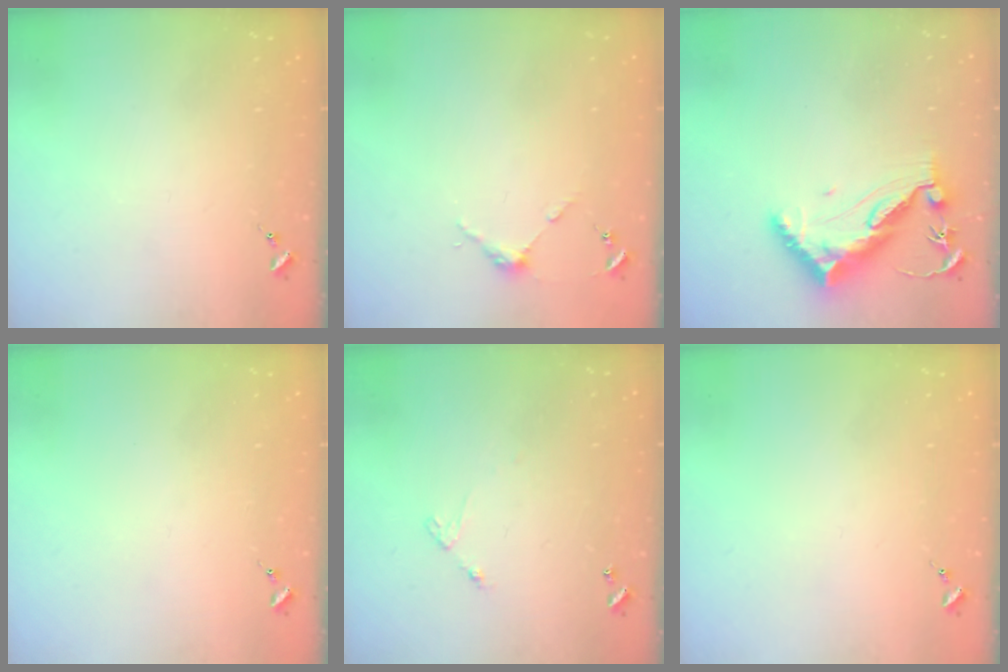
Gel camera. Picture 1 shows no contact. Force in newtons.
{"total": 3.7, "press": 3.7, "slide": 0.3}
{"total": 12.2, "press": 12.1, "slide": 0.7}
{"total": 0.0}
{"total": 4.9, "press": 4.8, "slide": 0.3}
{"total": 0.0}